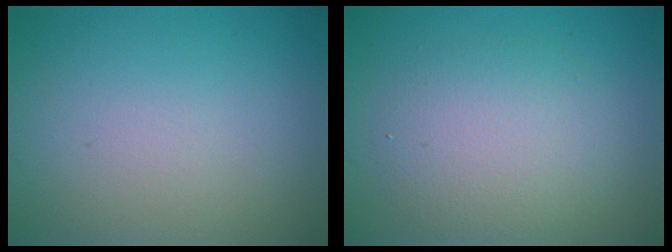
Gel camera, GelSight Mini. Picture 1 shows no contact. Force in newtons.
{"total": 4.2, "press": 4.2, "slide": 0.3}